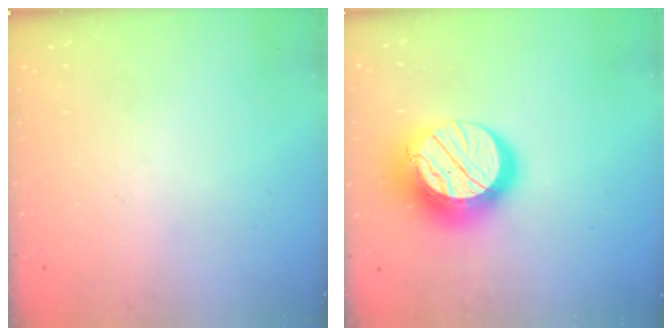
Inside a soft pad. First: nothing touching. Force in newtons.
{"total": 17.7, "press": 17.6, "slide": 1.9}